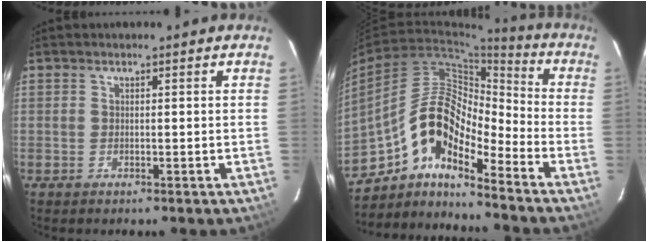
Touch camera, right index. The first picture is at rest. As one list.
[{"total": 13.3, "force": [-9.1, 4.2, 8.8], "torque": [-0.146, 0.016, -0.181]}]